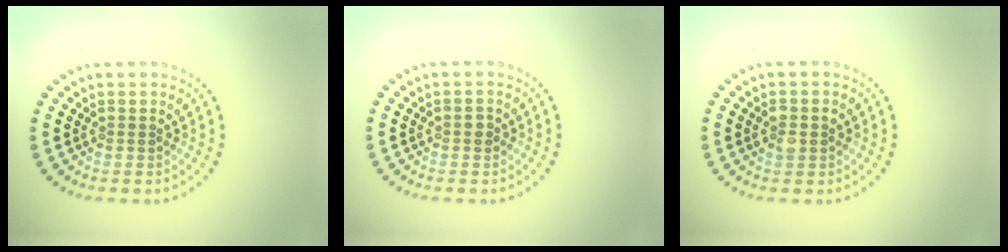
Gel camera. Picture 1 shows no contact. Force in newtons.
{"total": 0.9, "press": 0.9, "slide": 0.0}
{"total": 2.1, "press": 2.1, "slide": 0.1}